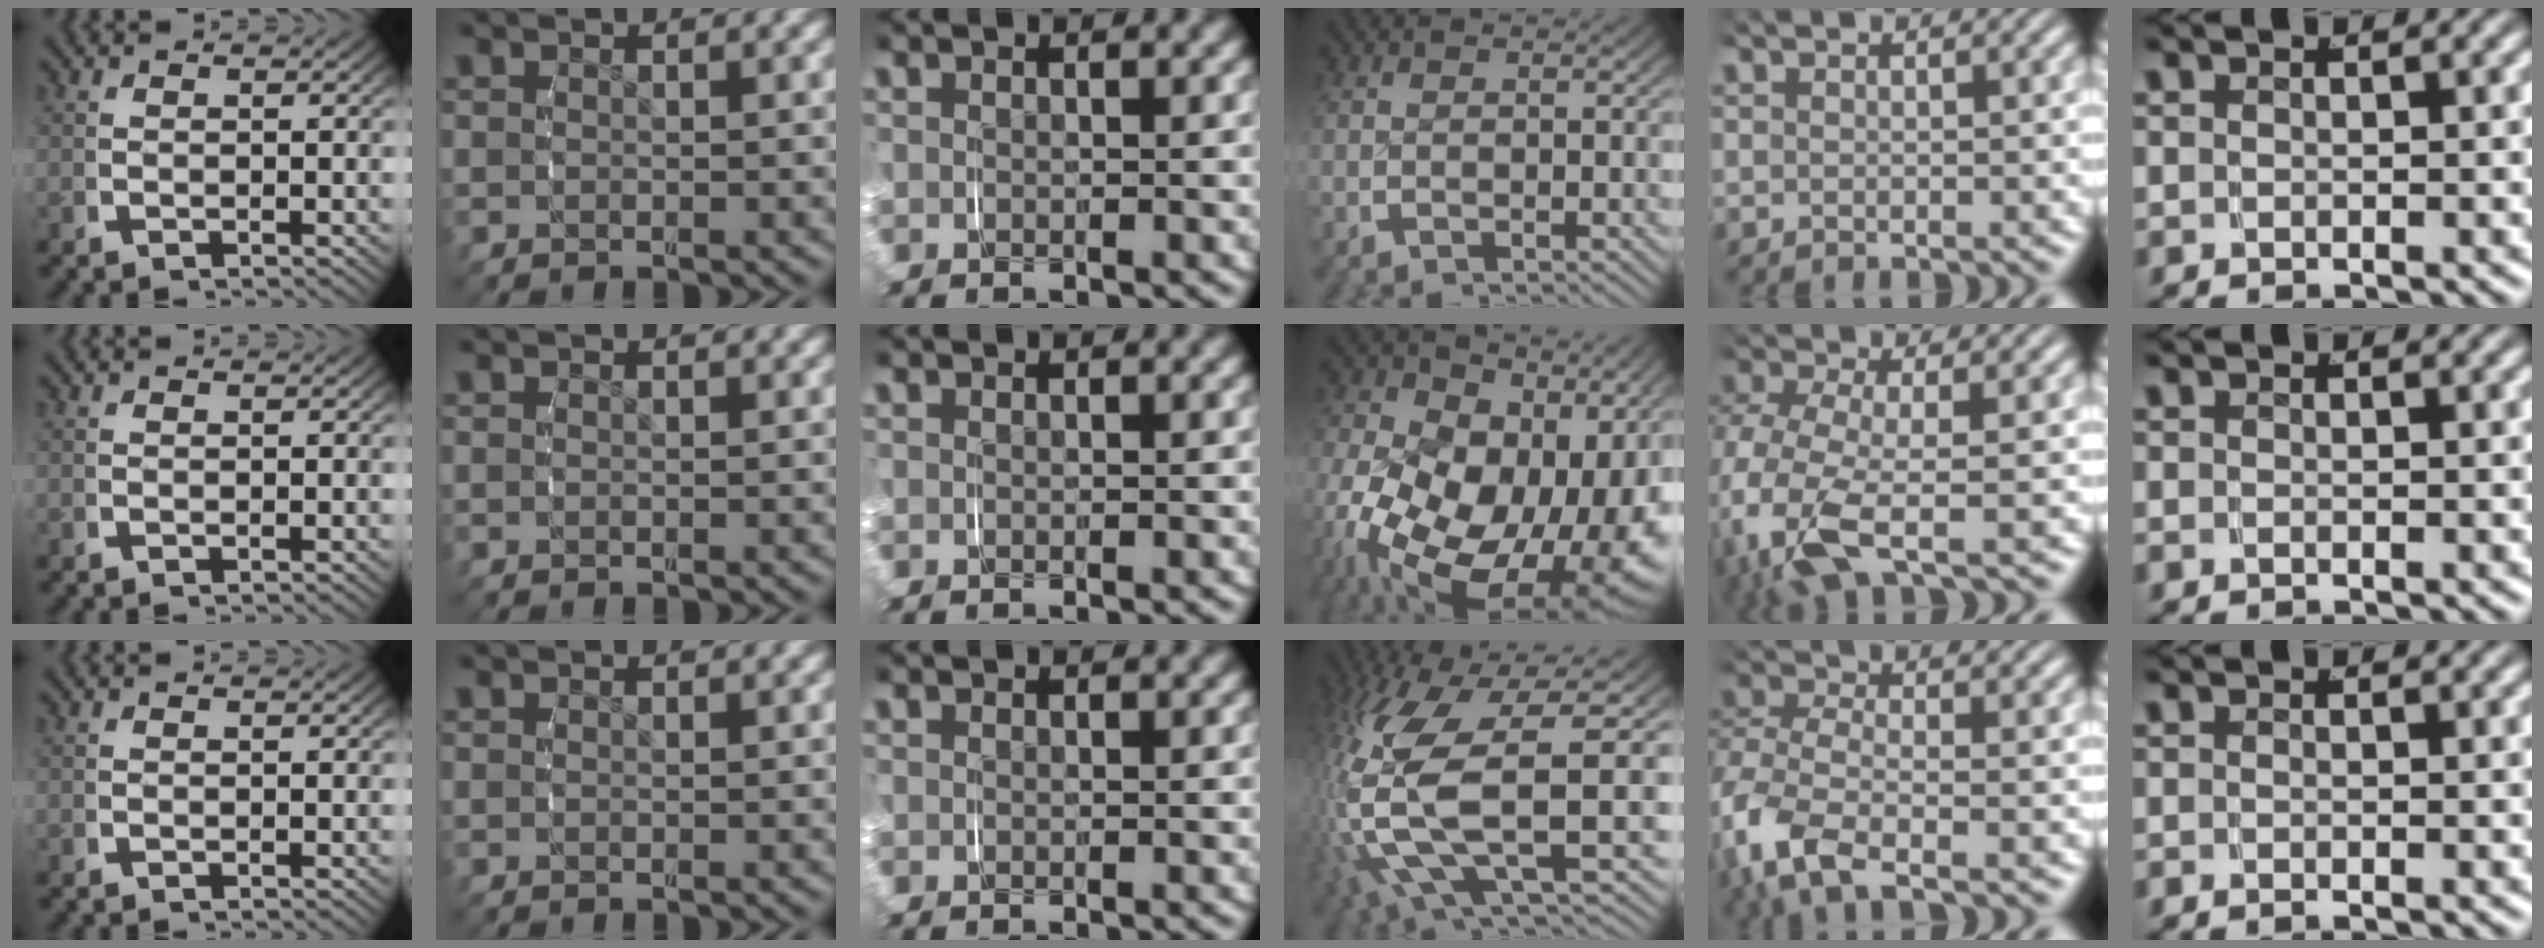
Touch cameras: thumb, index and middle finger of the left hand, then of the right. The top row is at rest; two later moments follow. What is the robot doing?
{"motion": "grasp_and_lifting", "object": "shoes"}